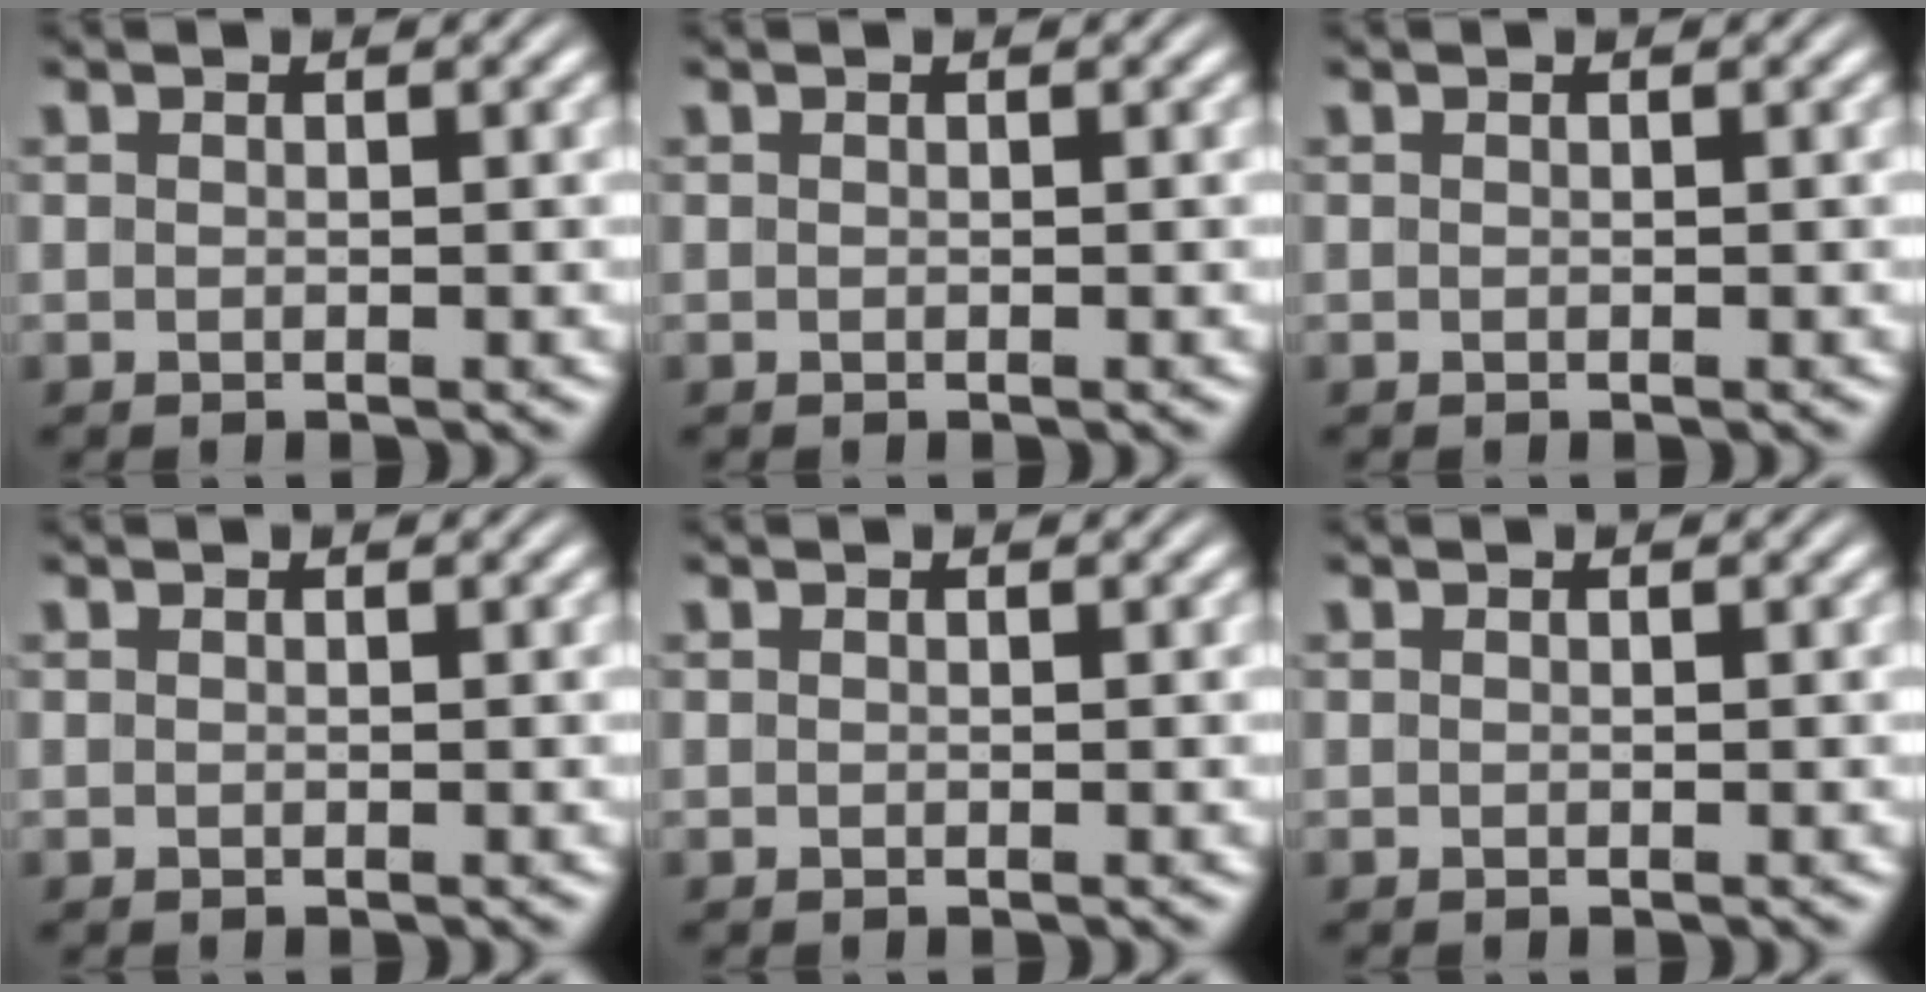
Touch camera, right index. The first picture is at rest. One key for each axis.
{"total": 0.0}
{"total": 0.0}
{"total": 0.0}
{"total": 0.0}
{"total": 0.0}